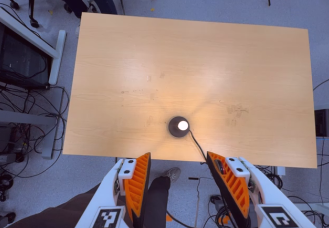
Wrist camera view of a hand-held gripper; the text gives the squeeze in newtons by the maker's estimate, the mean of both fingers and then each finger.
{"total": 0.0}